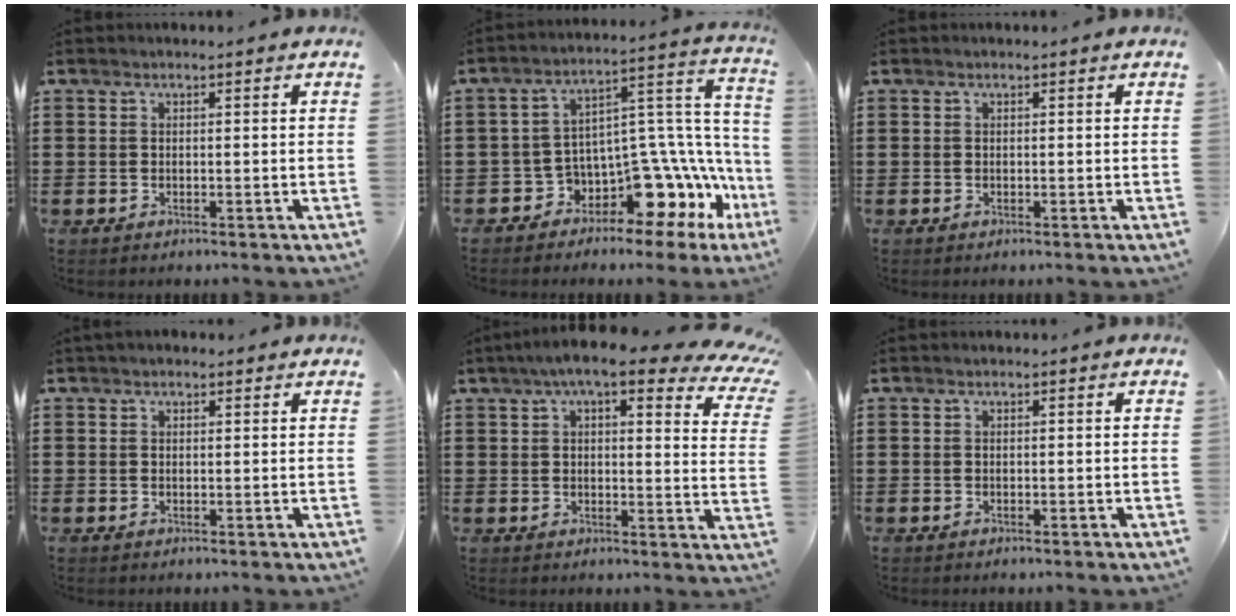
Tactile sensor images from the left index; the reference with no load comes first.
{"total": 7.8, "force": [-4.8, 3.9, 4.7], "torque": [-0.086, -0.029, -0.089]}
{"total": 0.0}
{"total": 1.0, "force": [0.6, 0.7, 0.4], "torque": [-0.009, 0.005, 0.012]}
{"total": 7.9, "force": [5.6, 1.2, 5.5], "torque": [-0.101, -0.019, 0.090]}
{"total": 0.0}